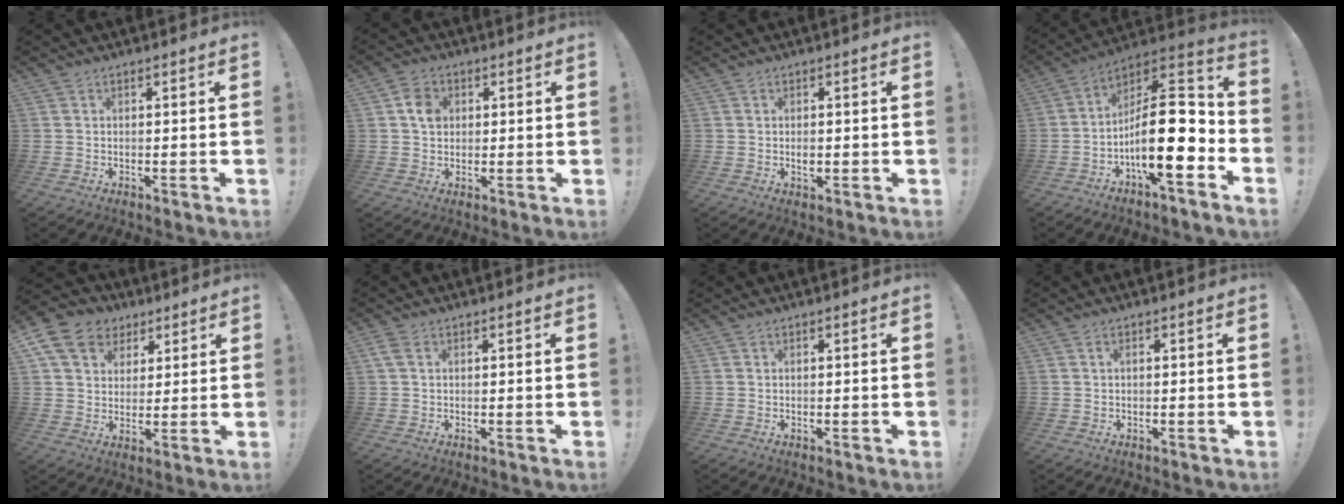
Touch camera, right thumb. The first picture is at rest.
{"total": 6.2, "force": [1.5, 5.1, 3.1], "torque": [-0.038, 0.005, 0.027]}
{"total": 1.5, "force": [-0.2, 1.2, 0.9], "torque": [-0.009, 0.000, -0.004]}
{"total": 21.2, "force": [-4.3, 8.2, 19.1], "torque": [-0.322, 0.012, -0.068]}
{"total": 13.1, "force": [6.0, 10.4, 5.2], "torque": [-0.076, -0.028, 0.120]}
{"total": 2.5, "force": [0.9, 1.4, 1.9], "torque": [-0.032, 0.003, 0.015]}
{"total": 0.0}
{"total": 1.1, "force": [0.0, 0.2, 1.1], "torque": [-0.023, 0.004, -0.001]}